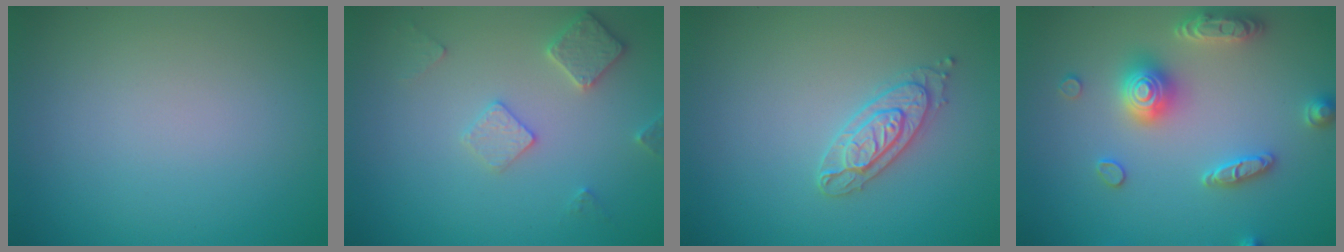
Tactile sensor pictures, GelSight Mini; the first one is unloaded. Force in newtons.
{"total": 2.9, "press": 2.9, "slide": 0.4}
{"total": 2.5, "press": 2.4, "slide": 0.6}
{"total": 4.1, "press": 4.0, "slide": 0.8}